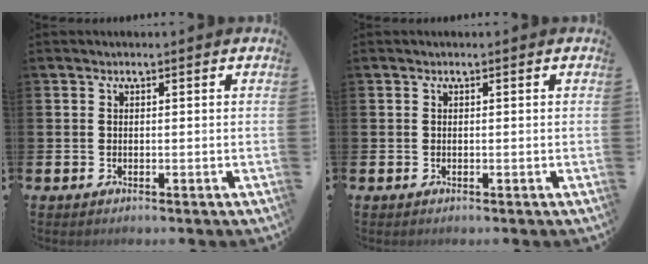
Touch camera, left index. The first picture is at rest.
{"total": 0.0}